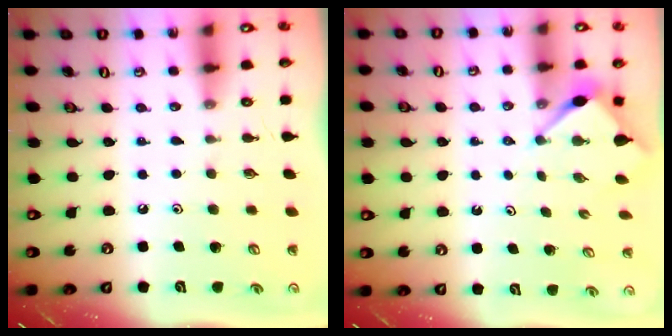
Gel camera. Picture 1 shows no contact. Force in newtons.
{"total": 3.4, "press": 3.4, "slide": 0.4}